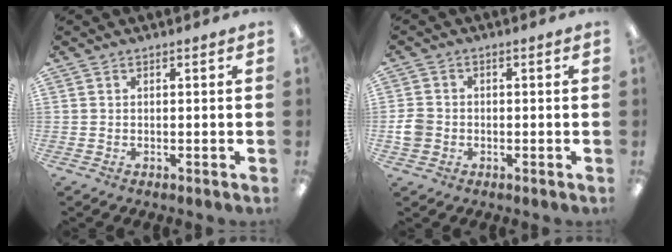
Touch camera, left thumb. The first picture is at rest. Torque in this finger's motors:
{"motor_torque": [-0.25, 0.36, 0.38, -0.22, 0.00]}